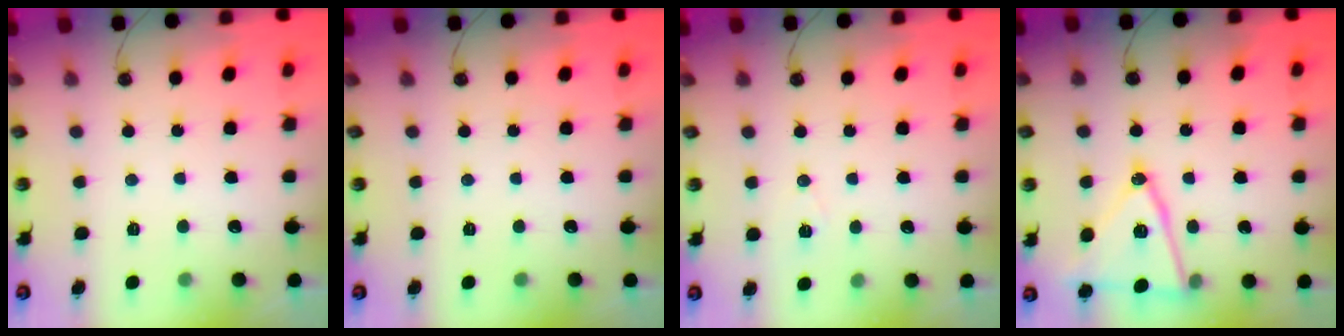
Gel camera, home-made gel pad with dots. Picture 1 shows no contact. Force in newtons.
{"total": 0.0}
{"total": 6.9, "press": 5.2, "slide": 4.5}
{"total": 15.6, "press": 15.1, "slide": 3.8}